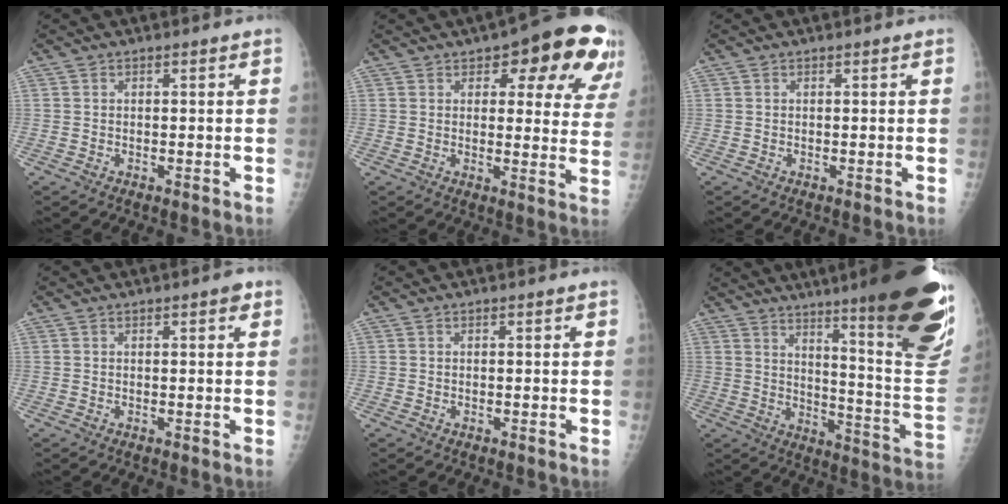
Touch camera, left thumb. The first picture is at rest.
{"total": 17.0, "force": [9.6, 7.1, 12.1], "torque": [-0.101, -0.029, 0.105]}
{"total": 0.0}
{"total": 1.6, "force": [0.8, 0.6, 1.3], "torque": [-0.014, 0.000, 0.008]}
{"total": 0.0}
{"total": 28.5, "force": [17.0, 3.7, 22.5], "torque": [-0.242, -0.083, 0.240]}